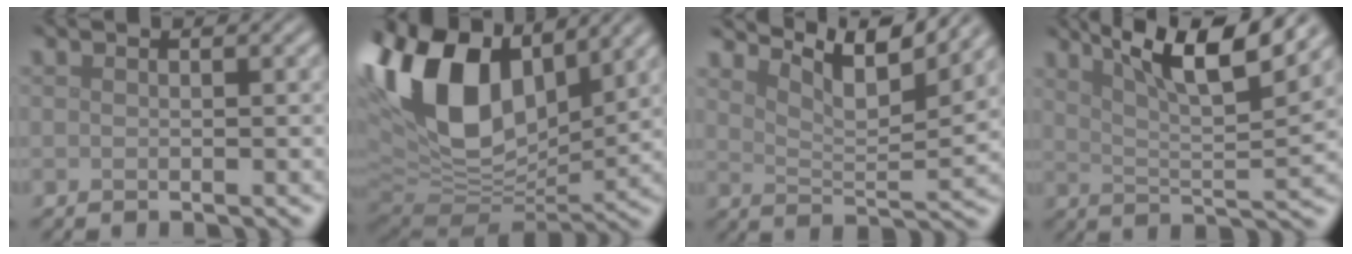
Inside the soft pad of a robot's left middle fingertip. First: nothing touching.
{"total": 15.4, "force": [5.7, 9.0, 11.1], "torque": [-0.246, 0.024, 0.100]}
{"total": 6.8, "force": [5.2, 1.4, 4.1], "torque": [-0.076, -0.004, 0.085]}
{"total": 8.5, "force": [5.5, 1.7, 6.3], "torque": [-0.103, 0.005, 0.095]}